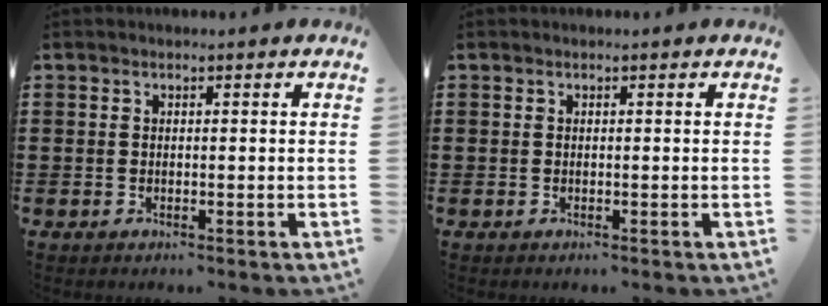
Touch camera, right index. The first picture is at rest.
{"total": 0.0}